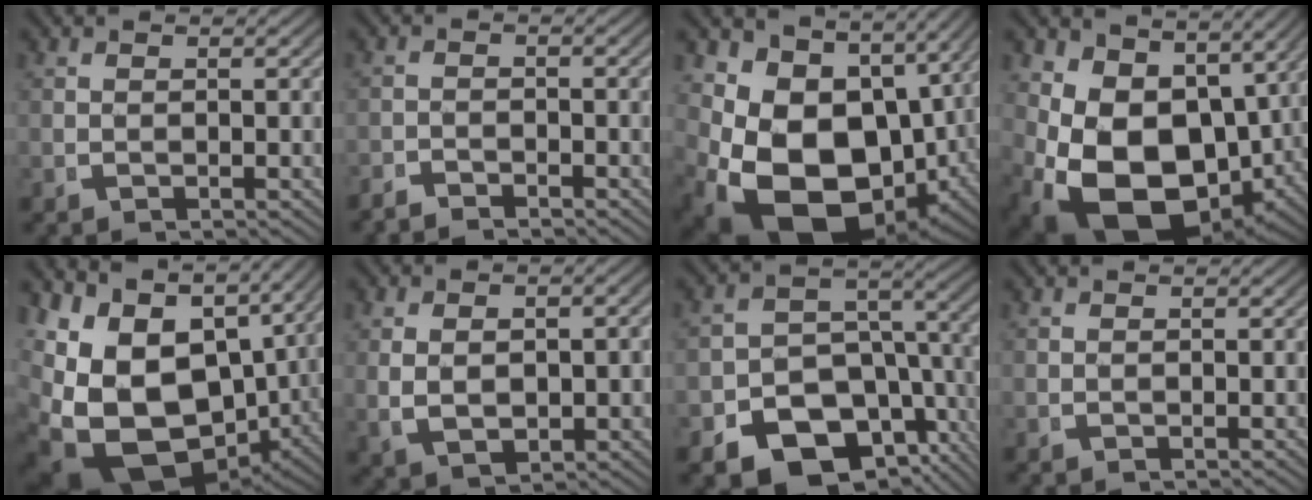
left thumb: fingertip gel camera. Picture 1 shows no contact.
{"total": 2.0, "force": [-1.9, 0.4, 0.0], "torque": [0.007, -0.007, -0.040]}
{"total": 17.5, "force": [-1.9, 12.2, 12.5], "torque": [-0.259, -0.074, 0.001]}
{"total": 15.0, "force": [-2.5, 10.5, 10.4], "torque": [-0.225, -0.073, -0.009]}
{"total": 20.4, "force": [-1.3, 14.5, 14.3], "torque": [-0.302, -0.062, 0.009]}
{"total": 4.5, "force": [-0.3, 3.1, 3.3], "torque": [-0.071, -0.018, 0.014]}
{"total": 13.5, "force": [-6.7, 9.4, 7.0], "torque": [-0.118, -0.042, -0.102]}
{"total": 0.0}